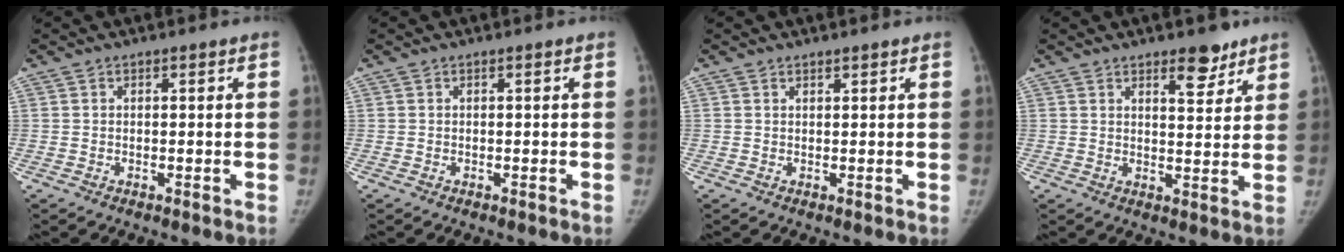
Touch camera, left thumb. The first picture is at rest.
{"total": 0.0}
{"total": 0.6, "force": [0.6, 0.2, 0.0], "torque": [0.005, -0.005, 0.009]}
{"total": 6.0, "force": [4.2, 2.4, 3.5], "torque": [-0.027, -0.028, 0.059]}